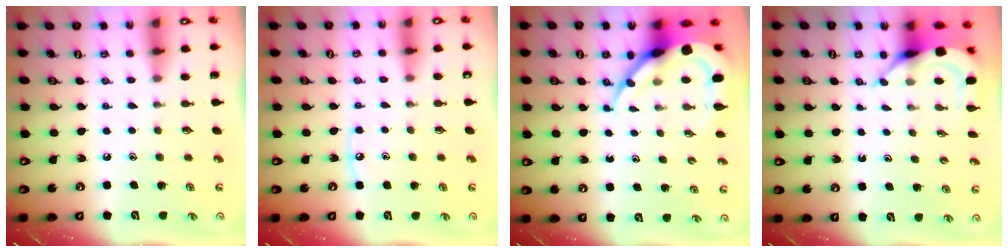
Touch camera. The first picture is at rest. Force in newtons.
{"total": 3.6, "press": 3.6, "slide": 0.5}
{"total": 11.4, "press": 11.3, "slide": 1.2}
{"total": 7.0, "press": 6.9, "slide": 0.5}